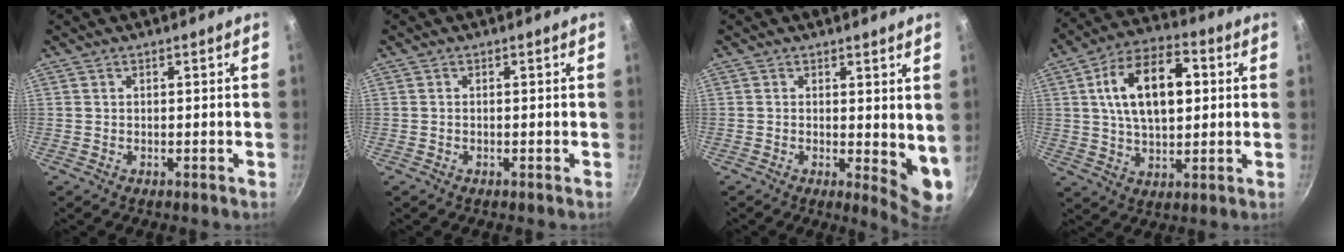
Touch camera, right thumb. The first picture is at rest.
{"total": 0.0}
{"total": 6.9, "force": [0.9, 2.8, 6.2], "torque": [-0.074, -0.025, 0.012]}
{"total": 16.6, "force": [3.1, 9.4, 13.3], "torque": [-0.200, 0.012, 0.045]}